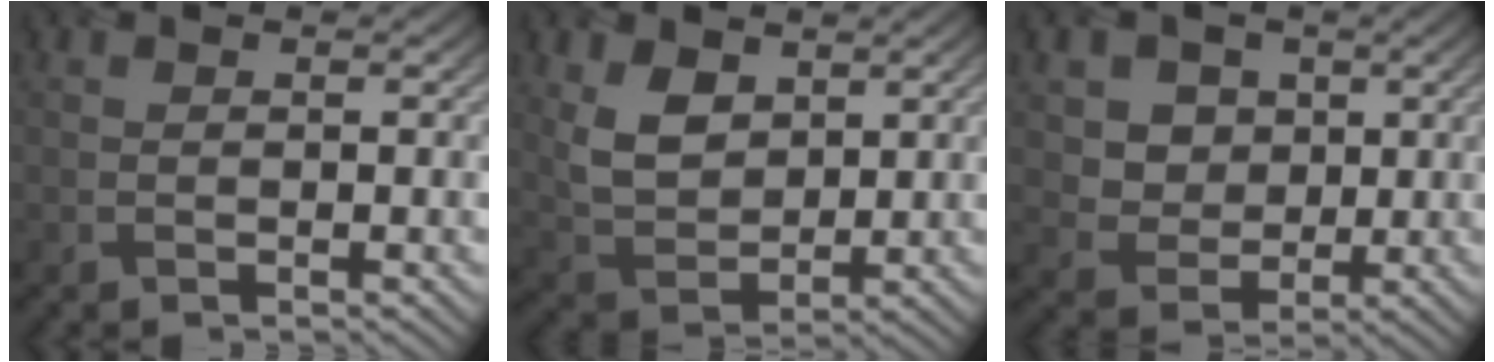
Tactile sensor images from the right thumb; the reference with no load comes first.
{"total": 6.2, "force": [2.8, 4.1, 3.7], "torque": [-0.092, -0.011, 0.054]}
{"total": 6.4, "force": [2.5, 5.5, 2.3], "torque": [-0.080, -0.018, 0.058]}